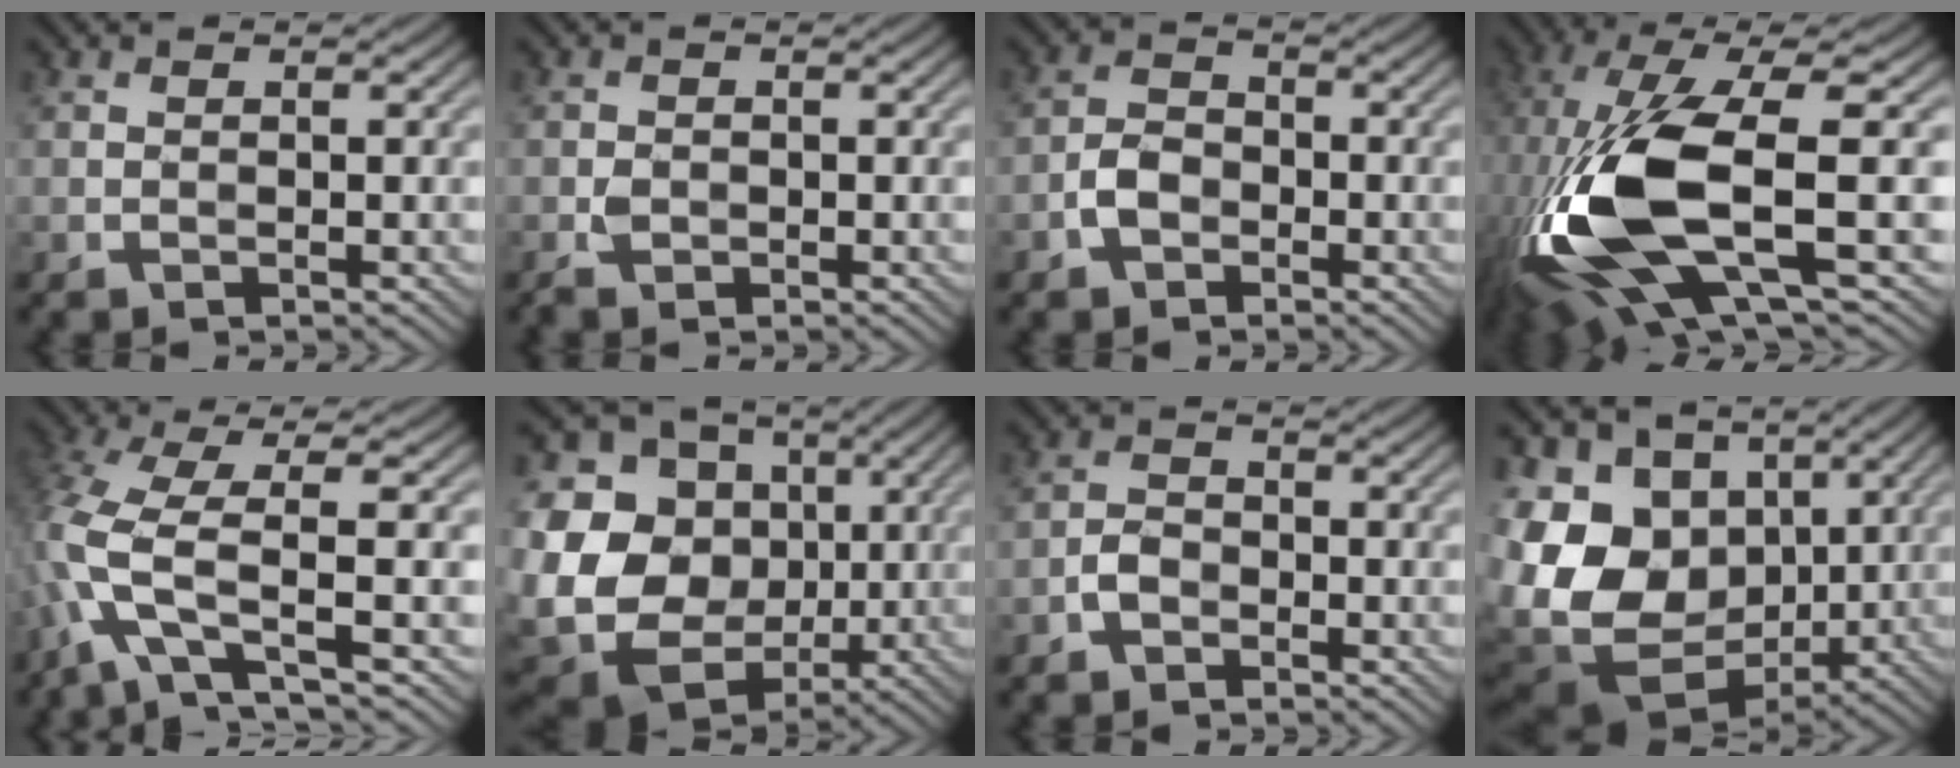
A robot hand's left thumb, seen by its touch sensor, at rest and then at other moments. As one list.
[{"total": 1.4, "force": [-0.6, 1.0, 0.7], "torque": [-0.015, -0.003, -0.014]}, {"total": 3.3, "force": [-1.7, 2.3, 1.7], "torque": [-0.033, 0.005, -0.040]}, {"total": 17.4, "force": [-3.5, 5.9, 15.9], "torque": [-0.385, -0.012, -0.049]}, {"total": 9.4, "force": [-1.6, 2.9, 8.7], "torque": [-0.203, 0.008, -0.054]}, {"total": 19.5, "force": [-0.4, 17.2, 9.3], "torque": [-0.241, -0.019, 0.003]}, {"total": 2.5, "force": [-1.5, 1.7, 1.1], "torque": [-0.020, 0.005, -0.035]}, {"total": 17.4, "force": [-2.2, 13.4, 10.9], "torque": [-0.262, -0.021, -0.015]}]